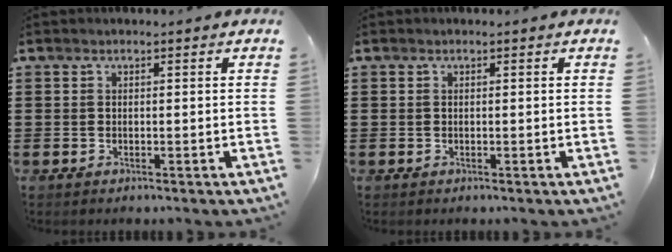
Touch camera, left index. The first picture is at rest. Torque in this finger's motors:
{"motor_torque": [0.08, -0.03, 0.00, 0.00]}